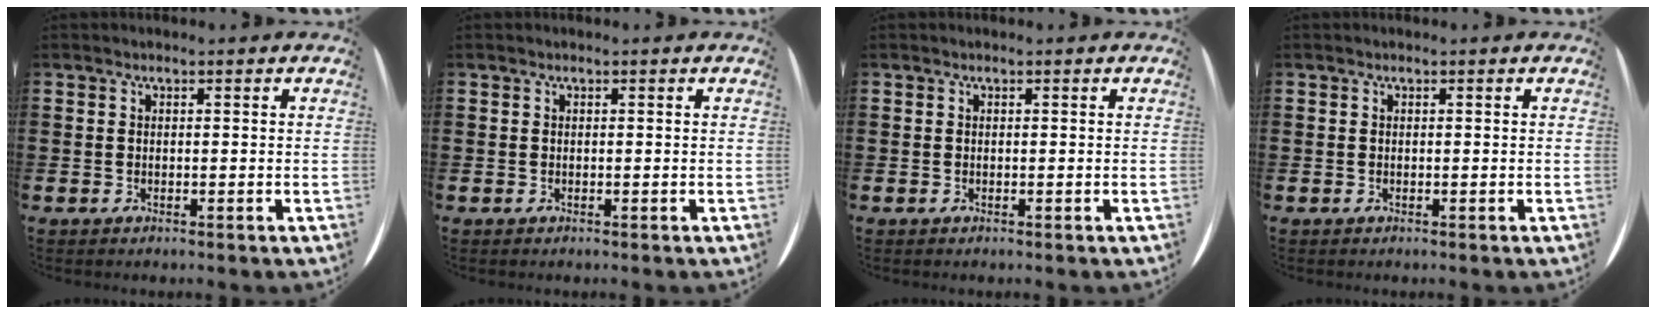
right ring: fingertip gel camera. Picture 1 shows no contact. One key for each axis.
{"total": 0.0}
{"total": 0.0}
{"total": 0.0}